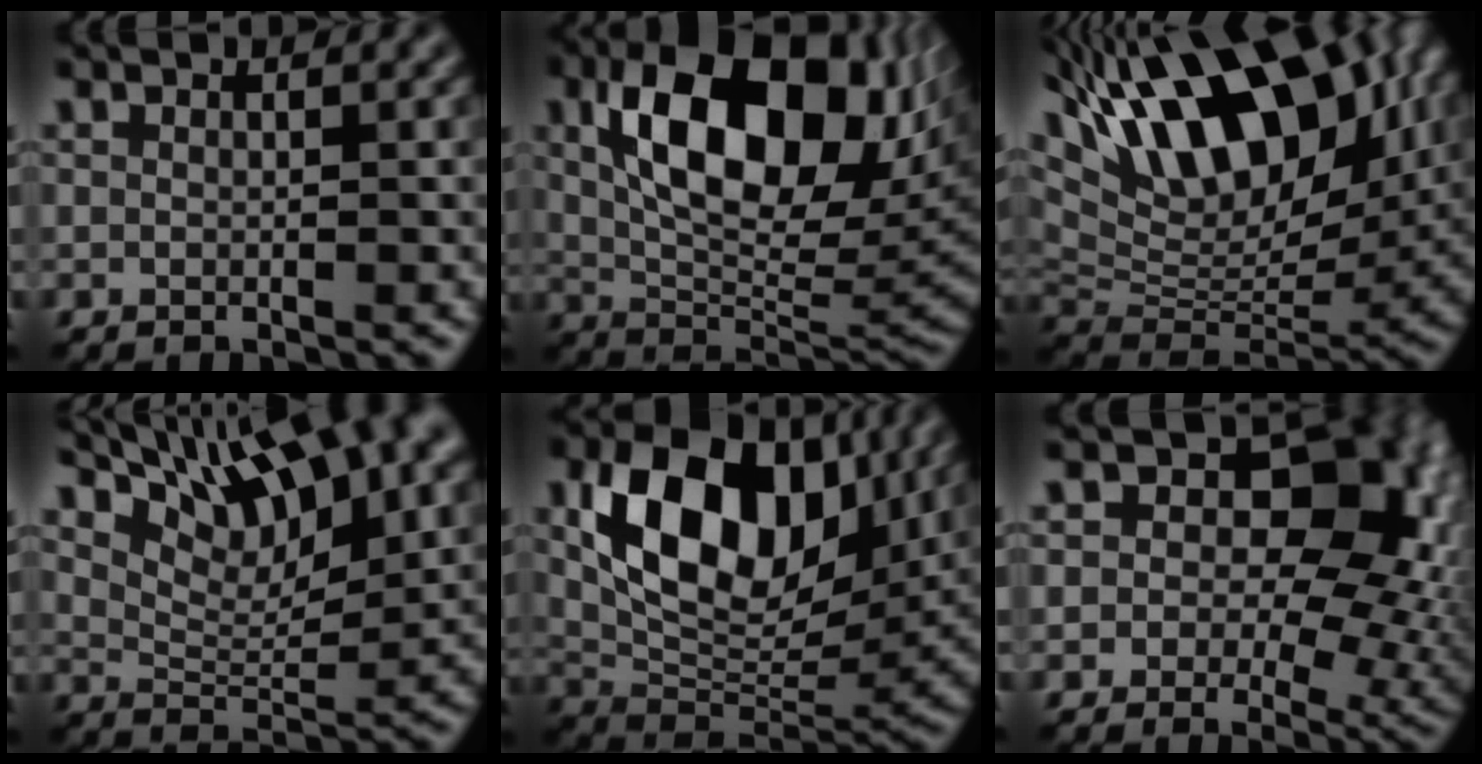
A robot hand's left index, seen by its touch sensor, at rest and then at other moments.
{"total": 13.9, "force": [3.9, 7.3, 11.1], "torque": [-0.173, 0.003, 0.069]}
{"total": 16.7, "force": [8.5, 7.9, 12.0], "torque": [-0.216, 0.040, 0.146]}
{"total": 12.7, "force": [8.8, 4.1, 8.2], "torque": [-0.130, 0.023, 0.117]}
{"total": 12.4, "force": [4.2, 7.6, 8.9], "torque": [-0.154, -0.009, 0.079]}
{"total": 11.9, "force": [2.4, 8.1, 8.4], "torque": [-0.072, 0.005, 0.024]}